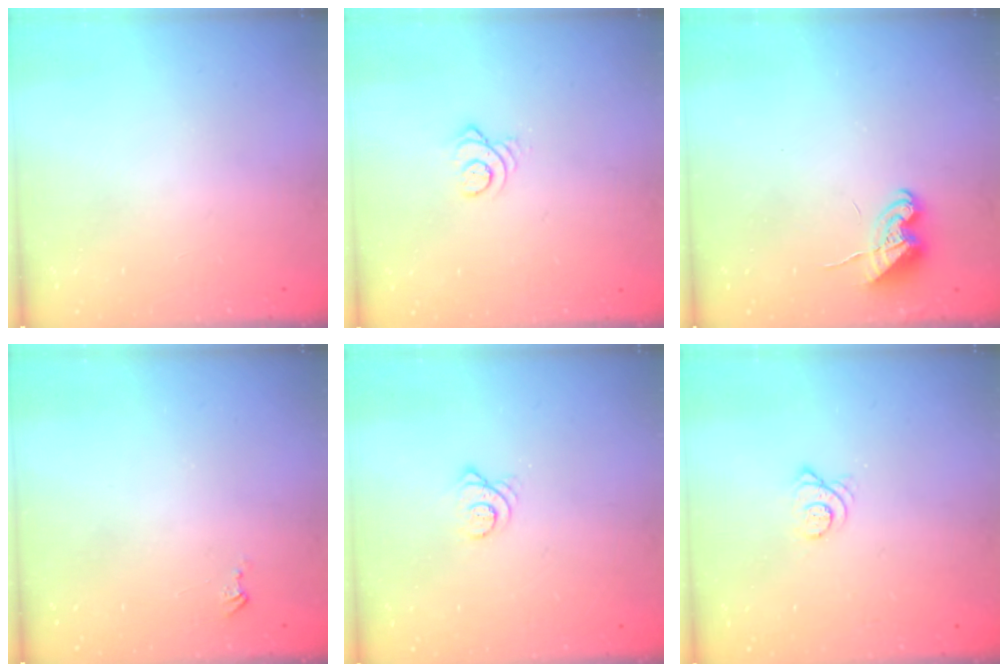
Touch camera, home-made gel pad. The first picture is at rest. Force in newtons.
{"total": 3.3, "press": 3.3, "slide": 0.4}
{"total": 6.9, "press": 6.8, "slide": 1.0}
{"total": 2.7, "press": 2.7, "slide": 0.3}
{"total": 3.3, "press": 3.3, "slide": 0.3}
{"total": 3.2, "press": 3.2, "slide": 0.1}